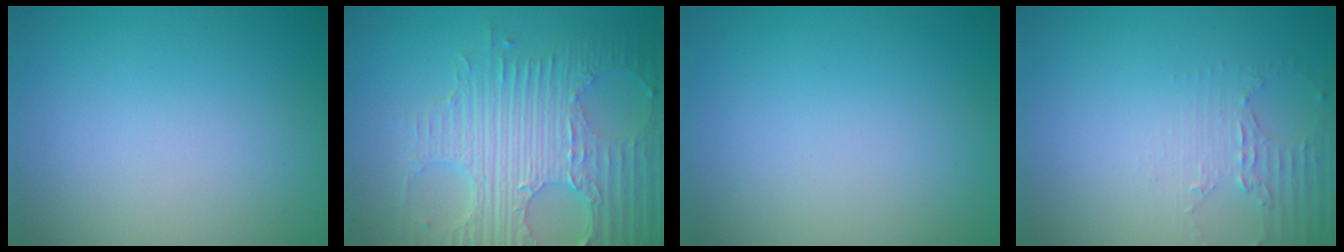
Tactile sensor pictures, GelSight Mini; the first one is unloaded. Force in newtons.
{"total": 8.6, "press": 5.9, "slide": 6.2}
{"total": 0.0}
{"total": 2.2, "press": 1.6, "slide": 1.5}